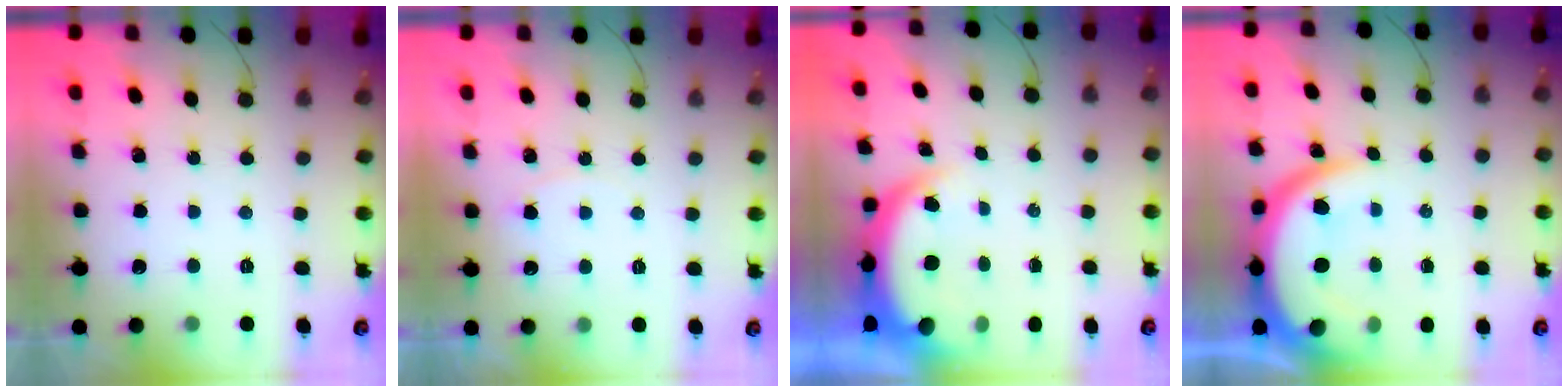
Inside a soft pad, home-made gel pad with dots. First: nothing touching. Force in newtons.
{"total": 2.7, "press": 2.7, "slide": 0.3}
{"total": 5.3, "press": 5.2, "slide": 0.9}
{"total": 15.1, "press": 15.0, "slide": 1.6}